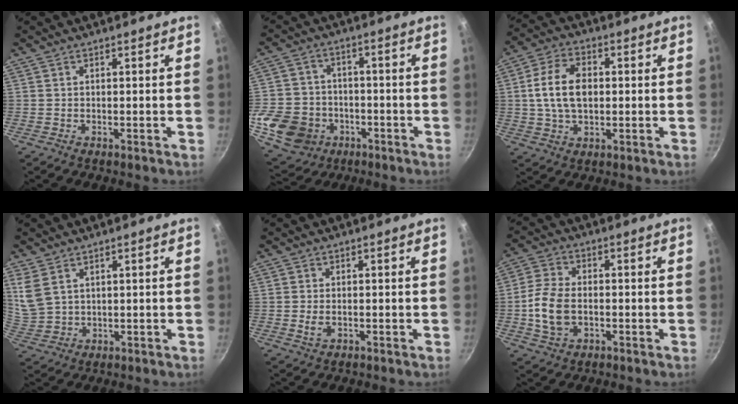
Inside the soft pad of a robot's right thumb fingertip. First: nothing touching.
{"total": 14.1, "force": [-5.1, 11.5, 6.4], "torque": [-0.105, 0.035, -0.079]}
{"total": 10.9, "force": [0.7, 7.1, 8.2], "torque": [-0.141, 0.016, 0.007]}
{"total": 5.9, "force": [2.9, 3.7, 3.6], "torque": [-0.069, -0.017, 0.072]}
{"total": 2.1, "force": [-0.5, 1.3, 1.6], "torque": [-0.030, -0.001, -0.007]}
{"total": 9.1, "force": [-1.5, 6.0, 6.6], "torque": [-0.127, 0.013, -0.033]}